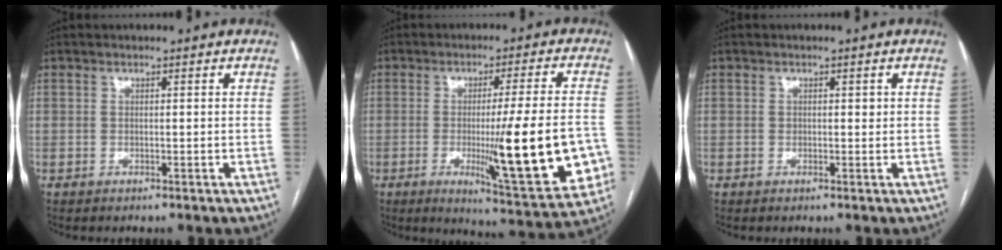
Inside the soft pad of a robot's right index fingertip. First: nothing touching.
{"total": 18.1, "force": [-3.8, 1.5, 17.6], "torque": [-0.215, -0.018, -0.042]}
{"total": 1.1, "force": [0.3, 0.7, 0.8], "torque": [-0.011, 0.005, 0.005]}